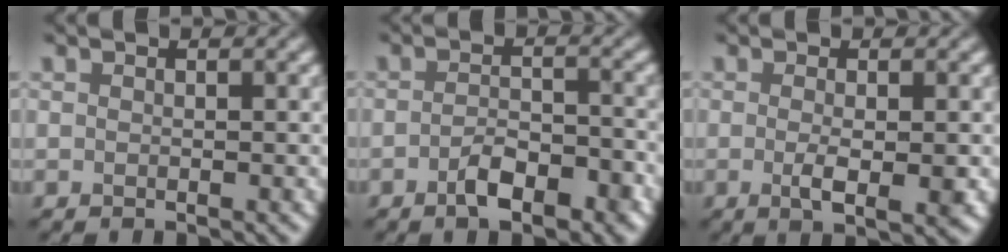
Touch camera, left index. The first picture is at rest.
{"total": 4.0, "force": [-2.2, 1.7, 2.9], "torque": [-0.046, 0.003, -0.038]}
{"total": 2.9, "force": [-0.5, 0.7, 2.8], "torque": [-0.052, -0.008, -0.007]}